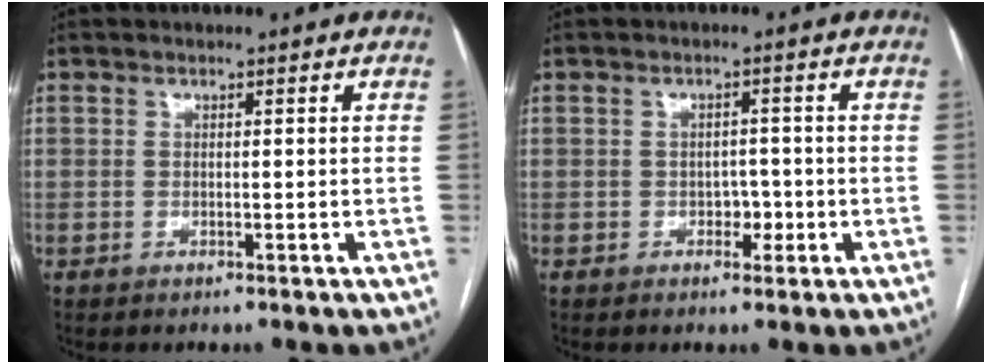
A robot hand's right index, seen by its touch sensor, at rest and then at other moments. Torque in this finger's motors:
{"motor_torque": [0.09, 0.03, 0.04, 0.01]}